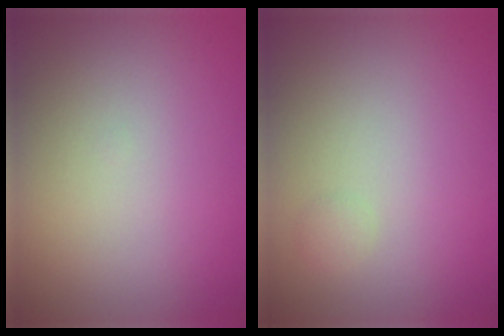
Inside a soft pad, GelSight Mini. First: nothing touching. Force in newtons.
{"total": 0.7, "press": 0.7, "slide": 0.0}